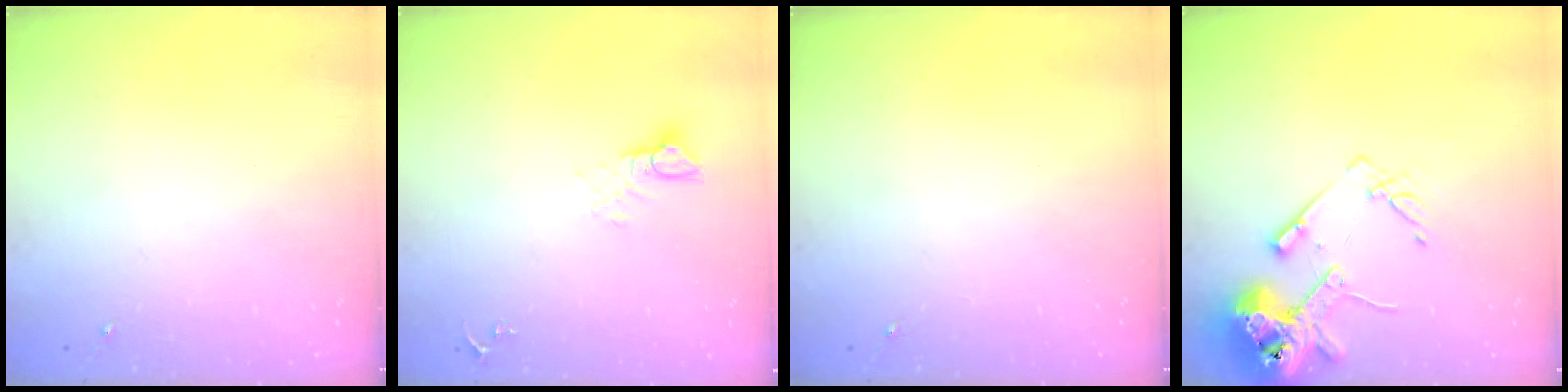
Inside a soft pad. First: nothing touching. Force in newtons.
{"total": 4.2, "press": 4.2, "slide": 0.4}
{"total": 0.0}
{"total": 15.2, "press": 14.9, "slide": 2.8}